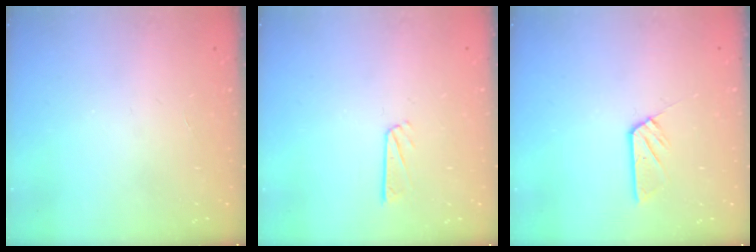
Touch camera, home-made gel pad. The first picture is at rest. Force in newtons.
{"total": 5.4, "press": 5.4, "slide": 0.1}
{"total": 5.8, "press": 5.8, "slide": 0.3}